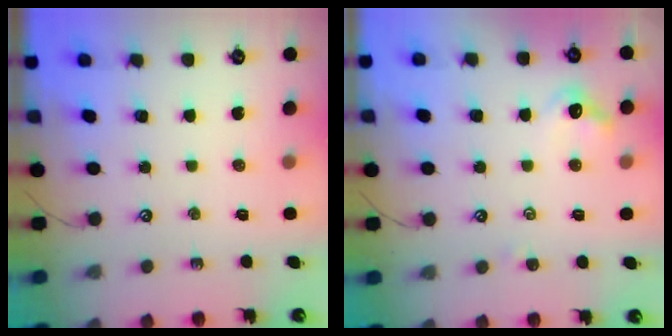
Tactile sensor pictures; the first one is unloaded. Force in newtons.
{"total": 5.1, "press": 5.1, "slide": 0.6}